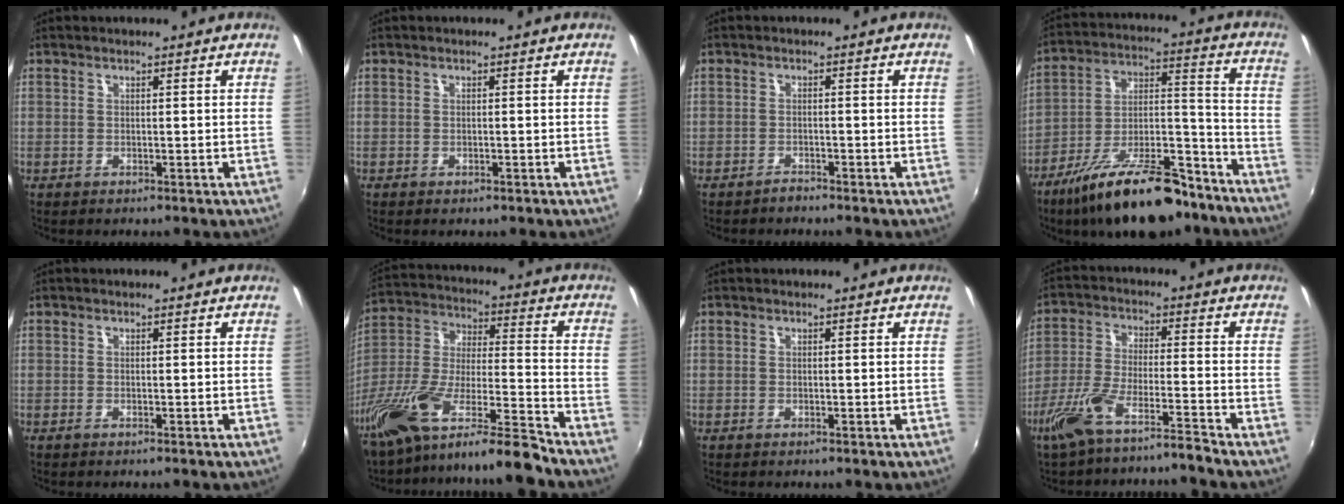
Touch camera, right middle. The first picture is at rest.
{"total": 0.8, "force": [-0.6, 0.5, 0.4], "torque": [-0.007, -0.003, -0.009]}
{"total": 1.4, "force": [-1.4, 0.2, 0.0], "torque": [-0.003, 0.003, -0.024]}
{"total": 21.9, "force": [-15.9, 7.6, 13.1], "torque": [-0.220, 0.003, -0.243]}
{"total": 0.0}
{"total": 17.7, "force": [-14.3, 0.6, 10.4], "torque": [-0.199, -0.023, -0.268]}
{"total": 0.0}
{"total": 8.6, "force": [-7.2, -0.1, 4.7], "torque": [-0.103, -0.004, -0.135]}